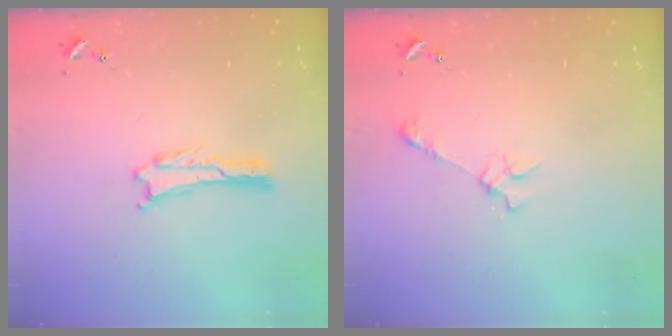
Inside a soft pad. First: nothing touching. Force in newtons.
{"total": 2.4, "press": 2.4, "slide": 0.3}